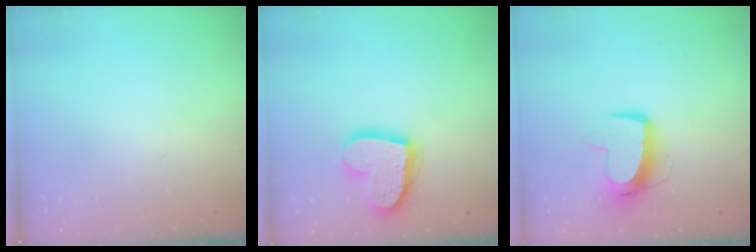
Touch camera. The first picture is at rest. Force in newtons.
{"total": 16.9, "press": 16.8, "slide": 1.6}
{"total": 10.6, "press": 10.5, "slide": 1.2}